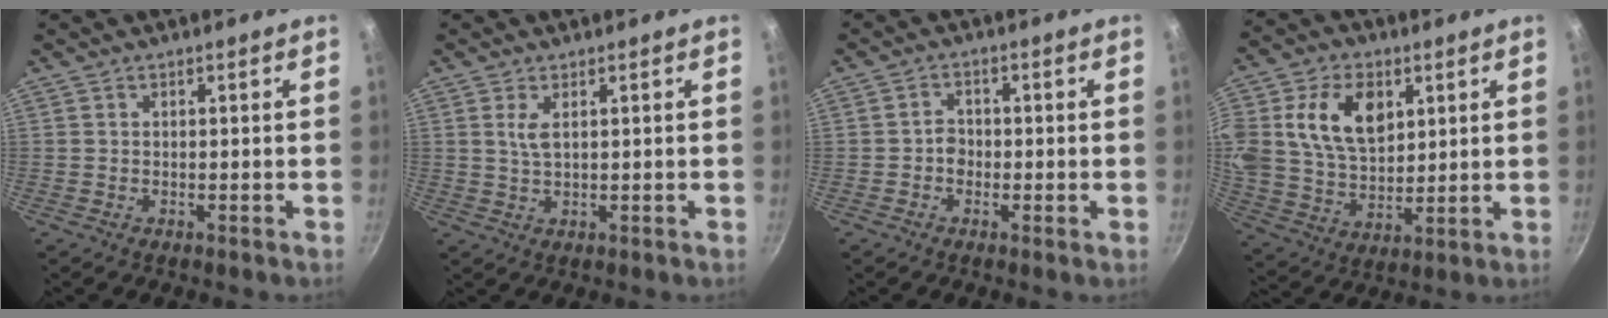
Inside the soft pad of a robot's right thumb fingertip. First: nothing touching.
{"total": 2.7, "force": [1.0, 1.1, 2.3], "torque": [-0.049, -0.009, 0.024]}
{"total": 2.5, "force": [-0.6, 2.1, 1.3], "torque": [-0.007, 0.011, -0.015]}
{"total": 17.4, "force": [5.2, 11.9, 11.5], "torque": [-0.202, -0.004, 0.101]}